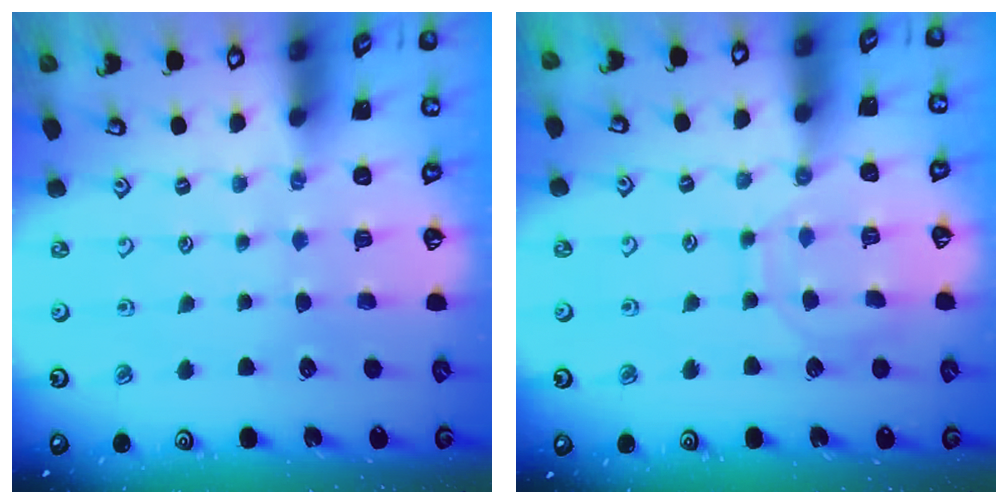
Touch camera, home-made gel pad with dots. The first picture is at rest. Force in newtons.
{"total": 9.0, "press": 9.0, "slide": 0.8}